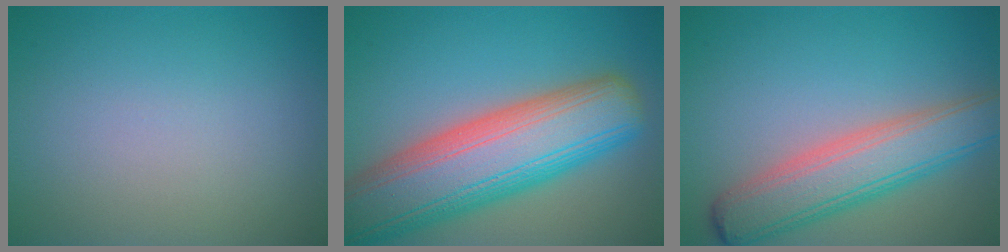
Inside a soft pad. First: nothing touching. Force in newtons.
{"total": 12.9, "press": 12.9, "slide": 0.8}
{"total": 6.7, "press": 6.7, "slide": 0.3}